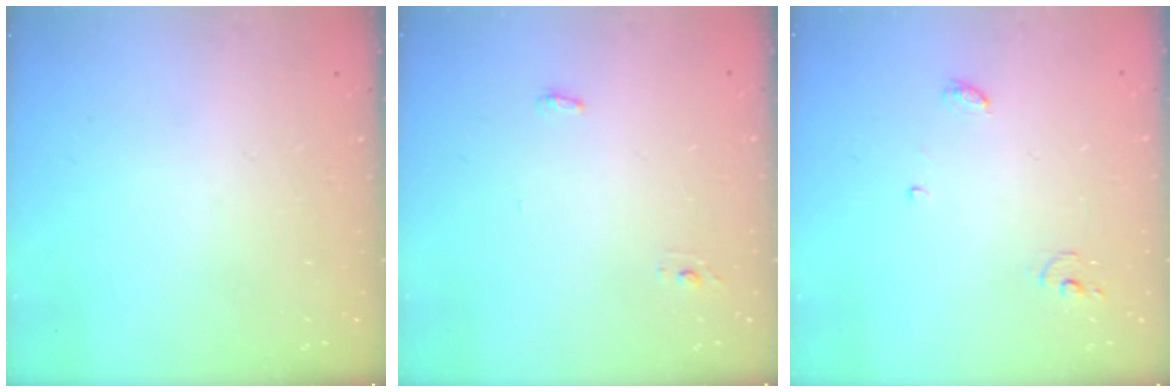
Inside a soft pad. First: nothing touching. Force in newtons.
{"total": 7.6, "press": 3.8, "slide": 6.6}
{"total": 4.2, "press": 4.2, "slide": 0.2}